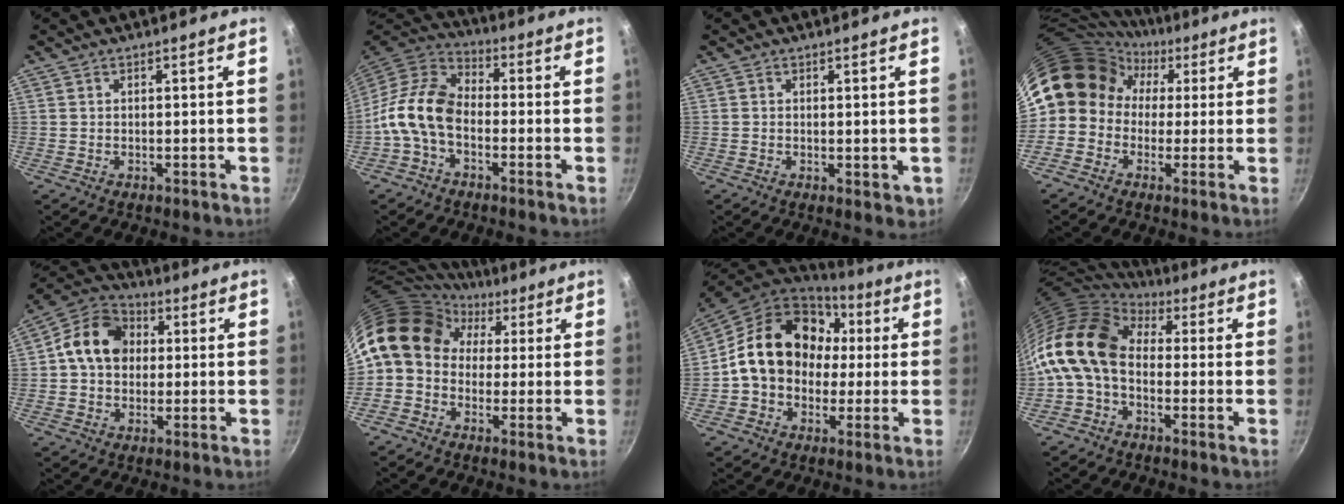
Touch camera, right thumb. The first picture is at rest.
{"total": 12.0, "force": [-3.1, 7.7, 8.6], "torque": [-0.151, 0.042, -0.082]}
{"total": 2.0, "force": [0.2, 1.2, 1.7], "torque": [-0.021, -0.005, 0.003]}
{"total": 13.0, "force": [1.4, 11.6, 5.6], "torque": [-0.070, 0.039, -0.002]}
{"total": 12.0, "force": [1.4, 9.6, 7.1], "torque": [-0.090, 0.021, 0.002]}
{"total": 14.8, "force": [2.5, 12.0, 8.2], "torque": [-0.132, 0.041, 0.019]}
{"total": 19.7, "force": [2.1, 15.9, 11.4], "torque": [-0.167, 0.049, 0.030]}
{"total": 14.7, "force": [0.2, 10.3, 10.6], "torque": [-0.194, 0.027, -0.019]}